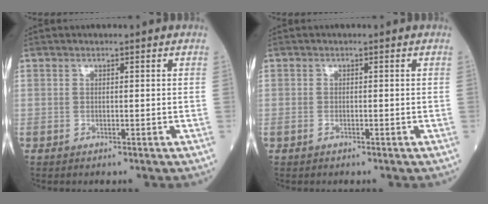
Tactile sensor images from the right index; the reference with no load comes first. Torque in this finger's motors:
{"motor_torque": [-0.04, -0.03, -0.03, -0.01]}